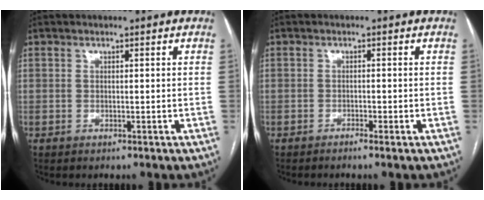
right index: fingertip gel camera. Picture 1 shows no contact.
{"total": 1.1, "force": [-0.8, -0.1, 0.7], "torque": [-0.014, 0.001, -0.015]}